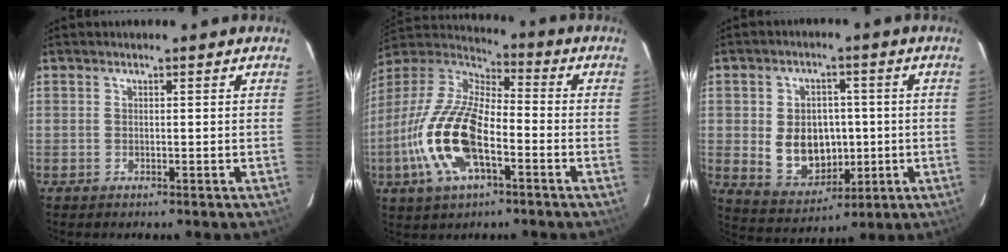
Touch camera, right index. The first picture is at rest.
{"total": 19.0, "force": [-6.5, 8.1, 15.9], "torque": [-0.338, -0.018, -0.131]}
{"total": 11.0, "force": [-0.8, 8.7, 6.7], "torque": [-0.146, 0.003, 0.011]}